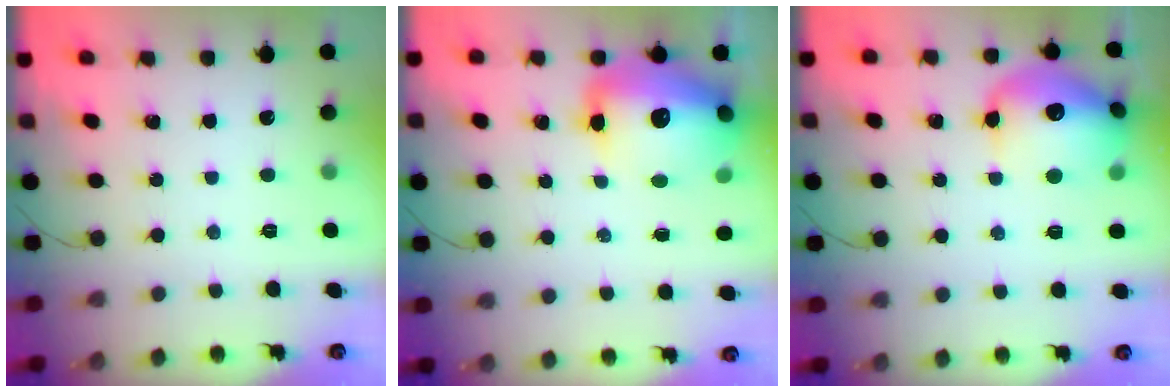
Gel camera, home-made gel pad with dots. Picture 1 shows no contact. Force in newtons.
{"total": 18.8, "press": 18.1, "slide": 4.8}
{"total": 17.4, "press": 17.3, "slide": 2.0}